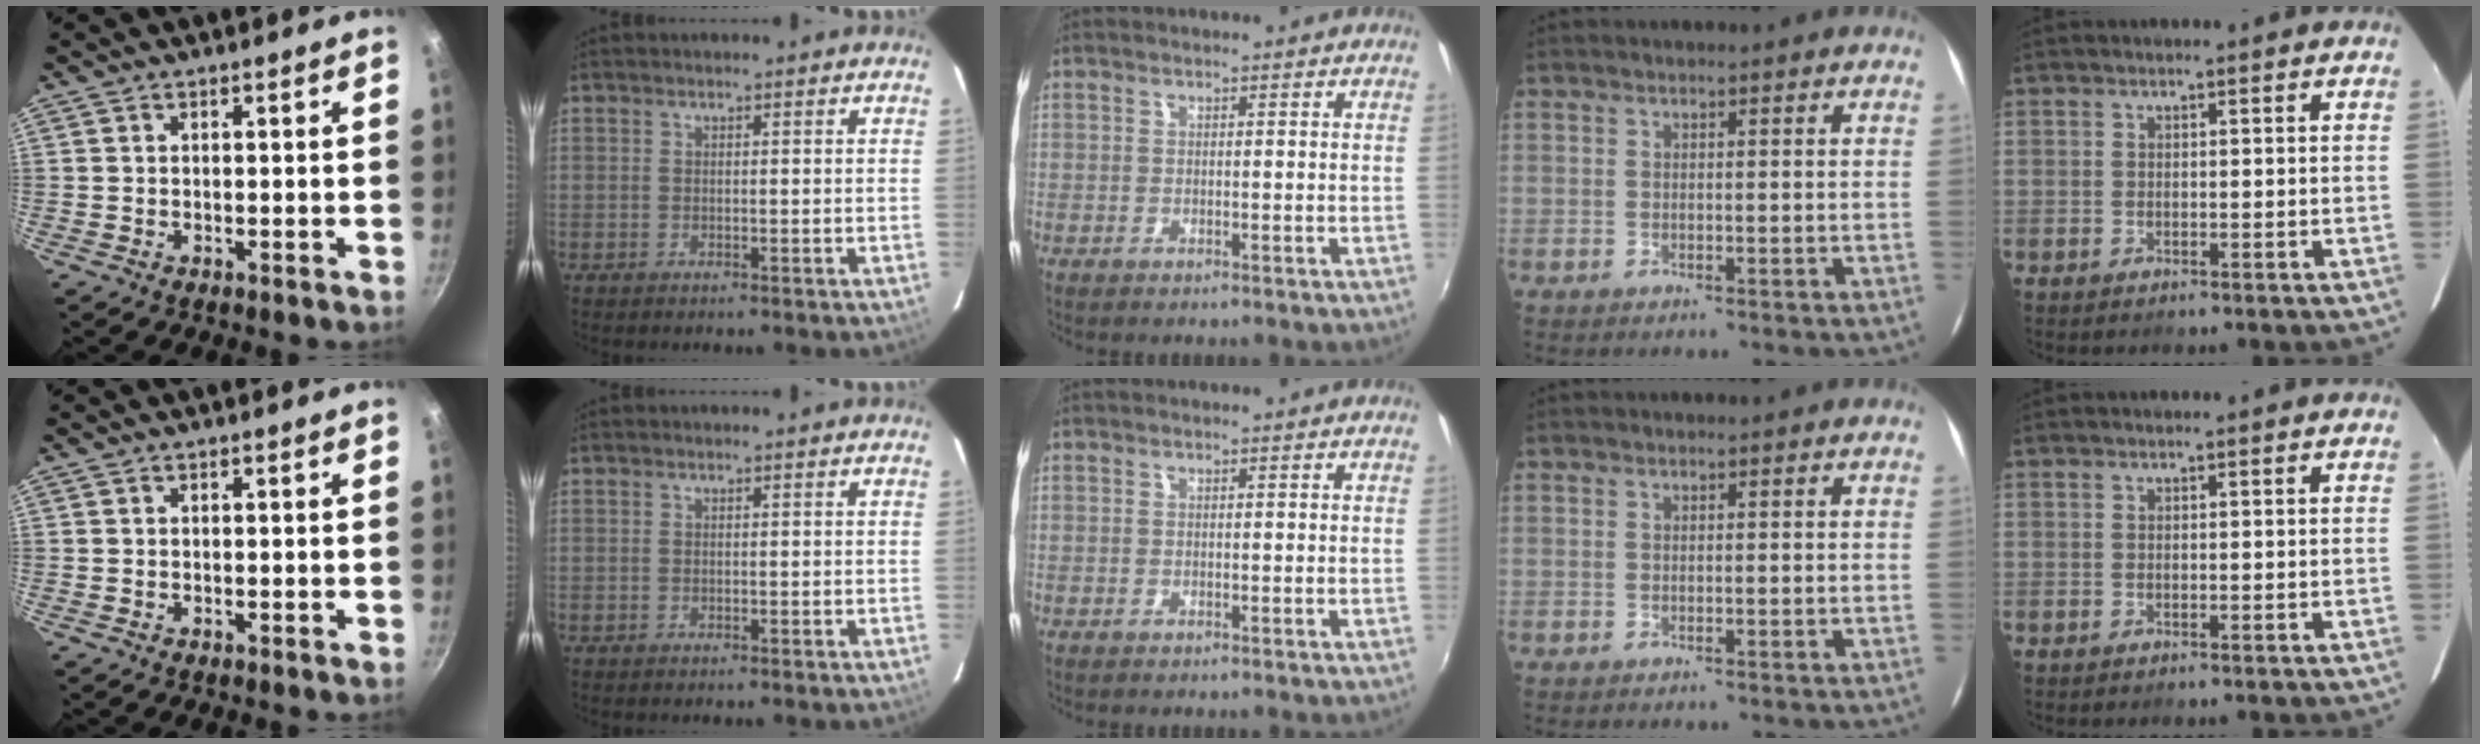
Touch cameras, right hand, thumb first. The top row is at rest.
{}